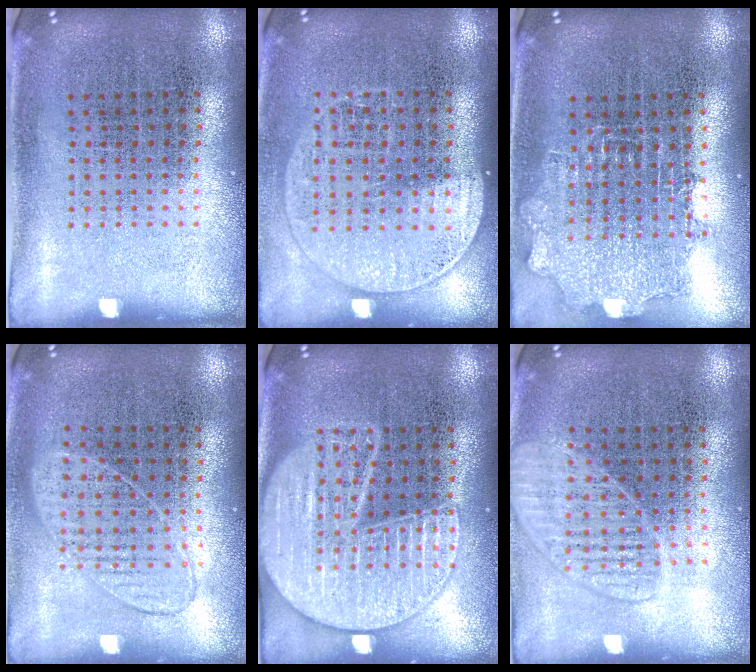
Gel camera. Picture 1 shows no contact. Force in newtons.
{"total": 1.5, "press": 1.3, "slide": 0.7}
{"total": 1.3, "press": 1.1, "slide": 0.6}
{"total": 0.9, "press": 0.9, "slide": 0.3}
{"total": 2.7, "press": 2.7, "slide": 0.2}
{"total": 1.5, "press": 1.4, "slide": 0.5}